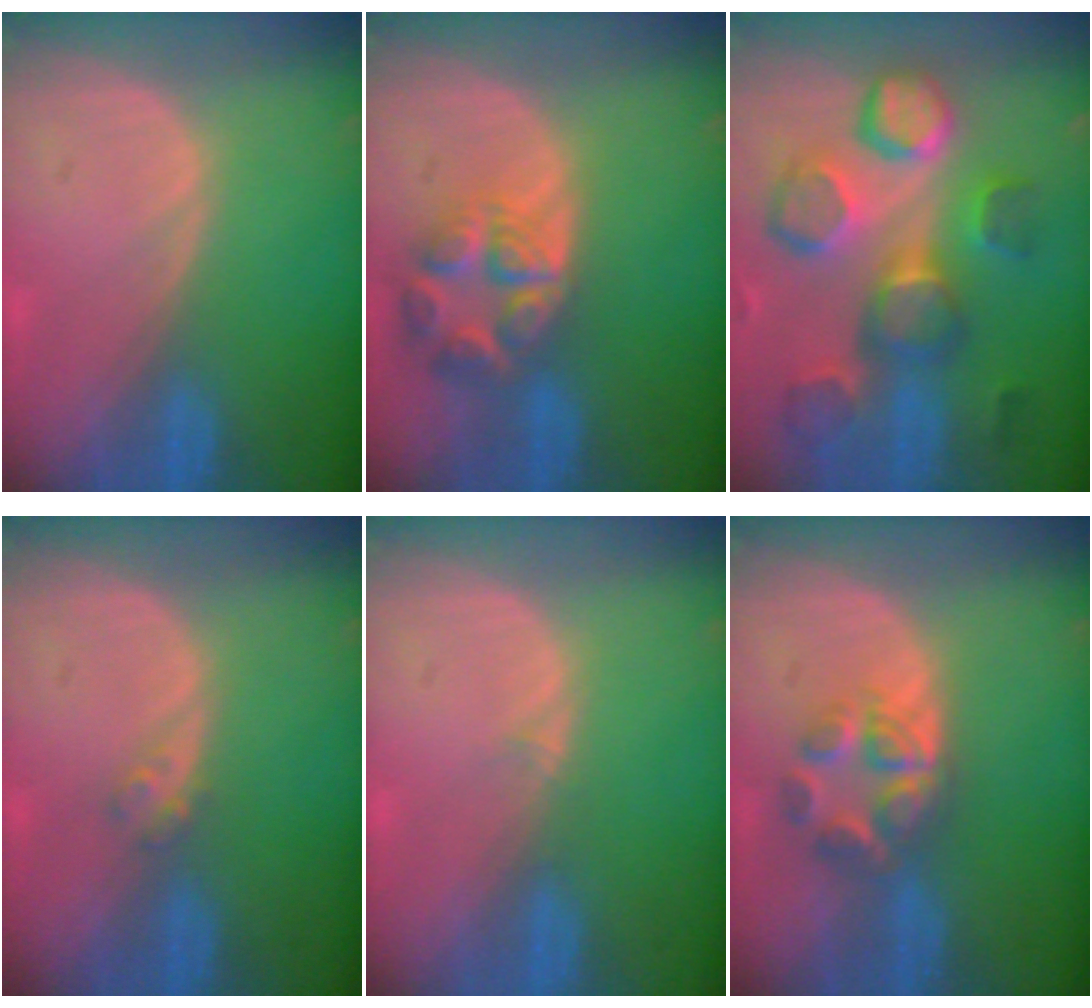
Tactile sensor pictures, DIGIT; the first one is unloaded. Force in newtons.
{"total": 7.7, "press": 6.8, "slide": 3.6}
{"total": 11.6, "press": 10.9, "slide": 4.0}
{"total": 1.6, "press": 1.4, "slide": 0.8}
{"total": 0.9, "press": 0.5, "slide": 0.7}
{"total": 5.9, "press": 5.4, "slide": 2.2}